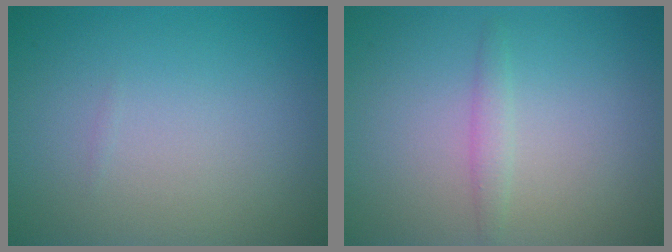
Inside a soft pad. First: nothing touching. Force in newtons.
{"total": 1.2, "press": 1.2, "slide": 0.1}